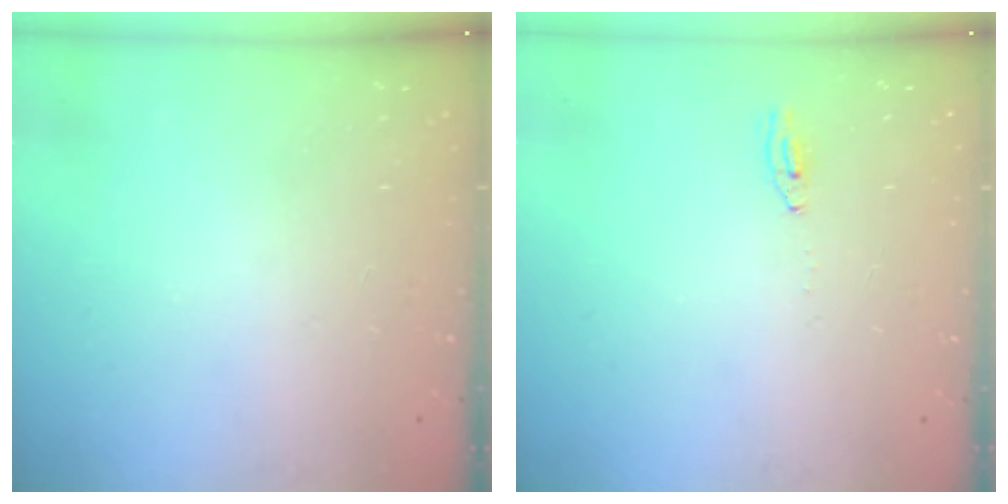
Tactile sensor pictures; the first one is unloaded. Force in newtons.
{"total": 2.0, "press": 2.0, "slide": 0.2}